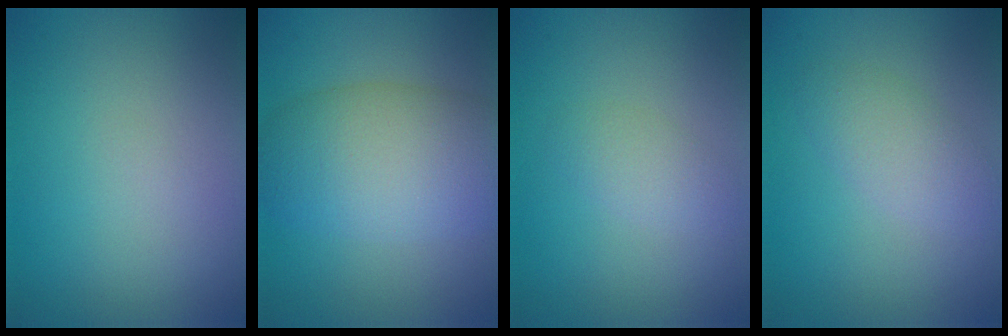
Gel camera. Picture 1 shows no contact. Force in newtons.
{"total": 7.9, "press": 7.9, "slide": 0.4}
{"total": 1.7, "press": 1.7, "slide": 0.1}
{"total": 2.7, "press": 2.6, "slide": 0.1}